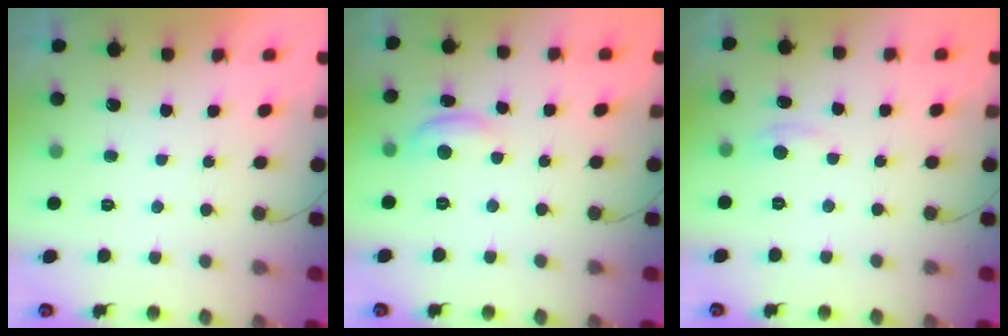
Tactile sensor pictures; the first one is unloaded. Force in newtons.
{"total": 8.4, "press": 8.4, "slide": 0.6}
{"total": 2.8, "press": 2.8, "slide": 0.4}